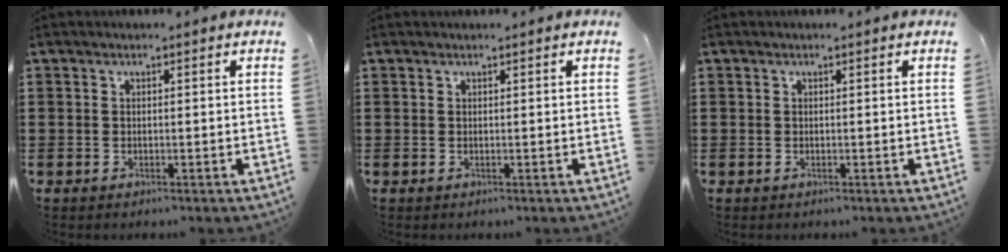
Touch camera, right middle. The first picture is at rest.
{"total": 0.0}
{"total": 0.0}